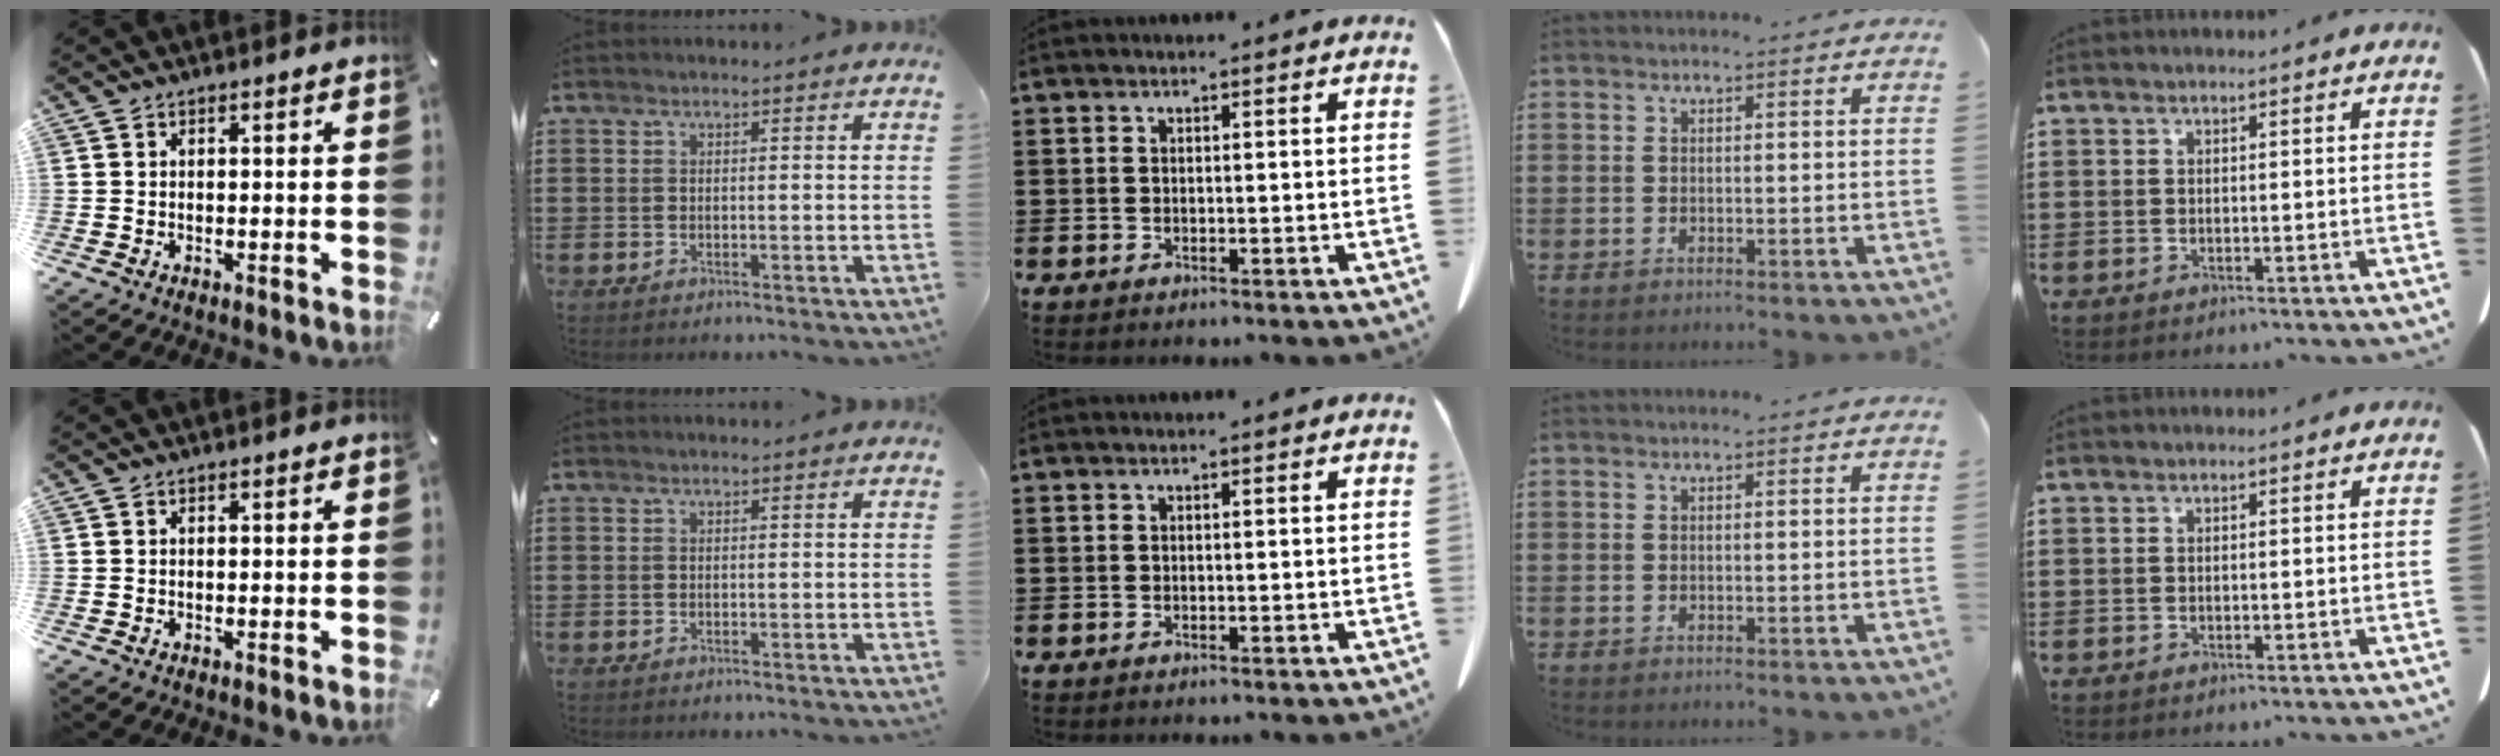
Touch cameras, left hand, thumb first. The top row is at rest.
{}